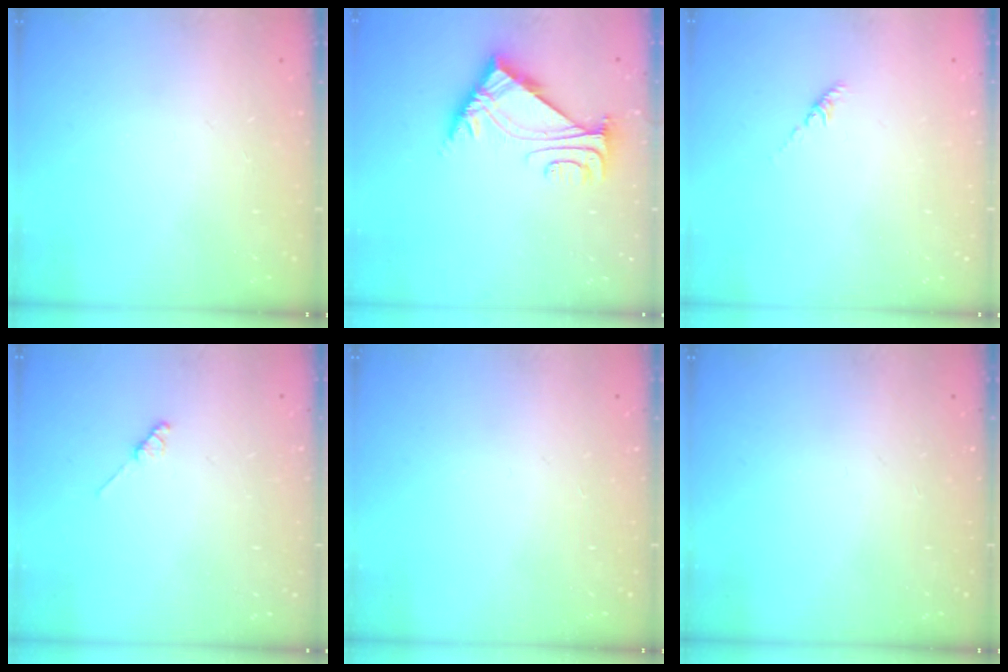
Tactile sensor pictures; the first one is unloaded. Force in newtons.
{"total": 6.3, "press": 6.2, "slide": 0.8}
{"total": 1.2, "press": 1.1, "slide": 0.5}
{"total": 2.0, "press": 1.9, "slide": 0.3}
{"total": 0.0}
{"total": 0.0}